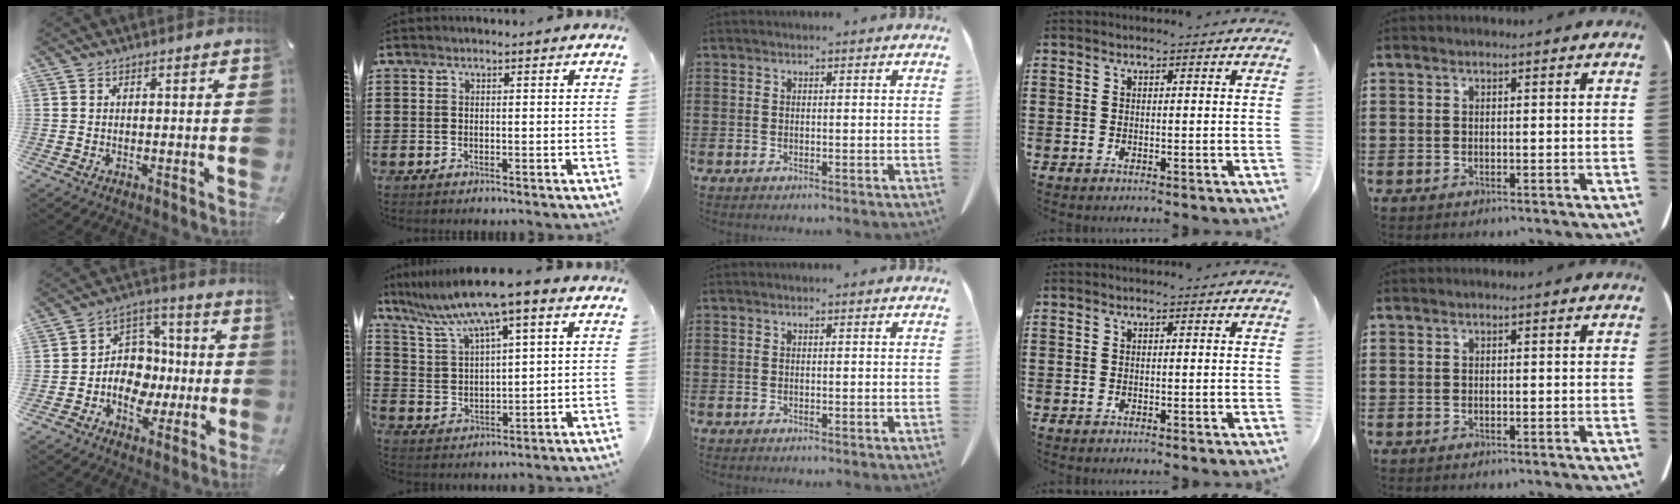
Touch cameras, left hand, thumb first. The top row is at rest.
{"thumb": {"total": 11.6, "force": [-3.3, 10.0, 4.9], "torque": [-0.070, 0.032, -0.051]}, "index": {"total": 8.9, "force": [6.6, 0.5, 6.1], "torque": [-0.135, -0.026, 0.112]}}